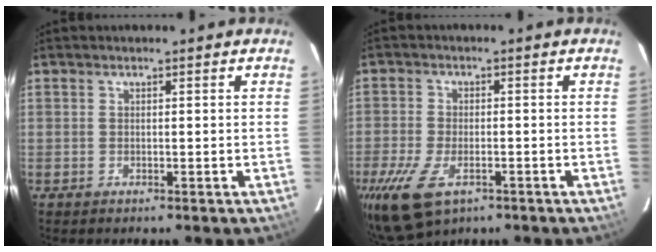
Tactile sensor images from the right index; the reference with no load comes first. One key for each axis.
{"total": 10.3, "fx": -5.7, "fy": 5.4, "fz": 6.7, "tx": -0.162, "ty": -0.030, "tz": -0.101}